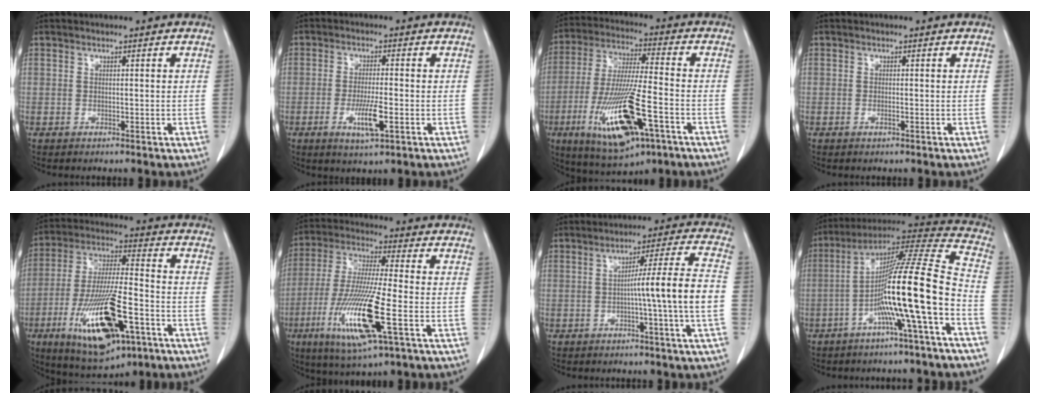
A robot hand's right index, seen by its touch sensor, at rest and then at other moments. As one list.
[{"total": 5.7, "force": [-1.9, 0.6, 5.3], "torque": [-0.102, -0.010, -0.033]}, {"total": 17.8, "force": [-7.2, 3.3, 16.0], "torque": [-0.331, -0.034, -0.119]}, {"total": 0.6, "force": [-0.3, 0.1, 0.5], "torque": [-0.012, -0.001, -0.003]}, {"total": 19.2, "force": [-8.1, 5.1, 16.6], "torque": [-0.339, -0.025, -0.131]}, {"total": 16.0, "force": [-5.3, 1.0, 15.0], "torque": [-0.311, -0.027, -0.098]}, {"total": 10.2, "force": [-1.9, -1.8, 9.9], "torque": [-0.151, 0.010, -0.028]}, {"total": 17.5, "force": [-5.7, -0.8, 16.6], "torque": [-0.279, 0.014, -0.105]}]